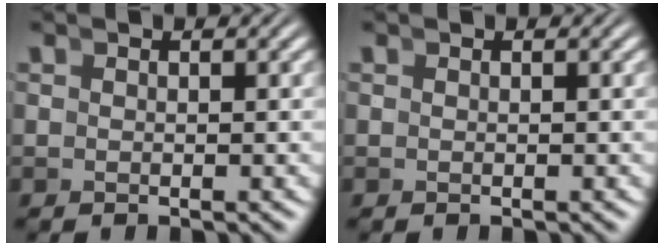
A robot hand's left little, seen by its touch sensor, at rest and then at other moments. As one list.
[{"total": 0.0}]